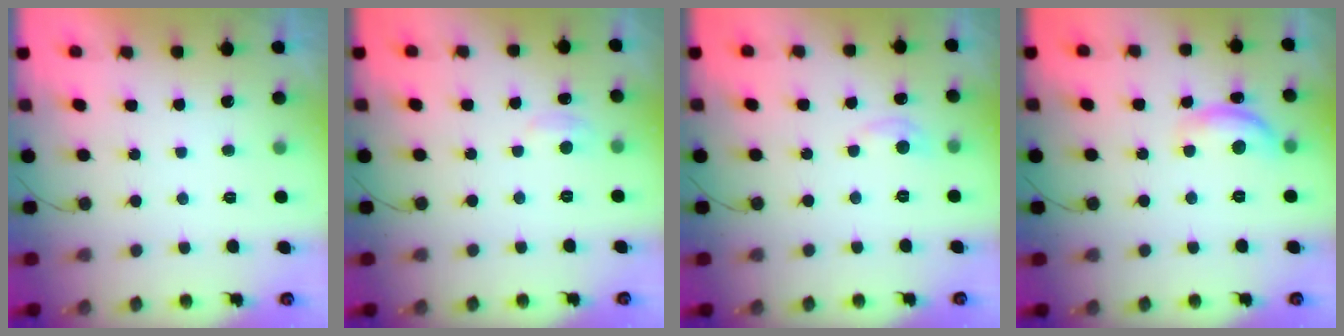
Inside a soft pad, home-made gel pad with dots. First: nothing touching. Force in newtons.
{"total": 3.2, "press": 3.2, "slide": 0.4}
{"total": 5.1, "press": 5.1, "slide": 0.6}
{"total": 10.5, "press": 10.5, "slide": 0.6}